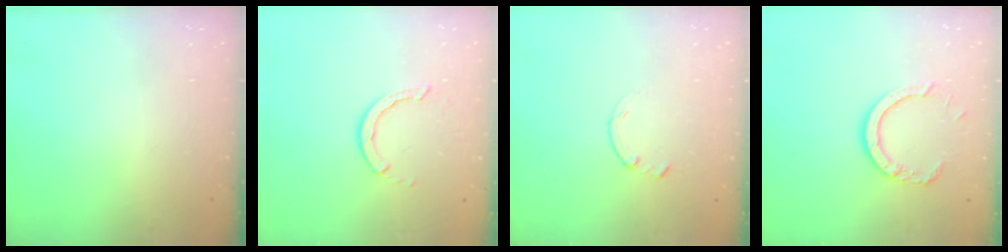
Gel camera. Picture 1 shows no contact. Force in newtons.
{"total": 2.8, "press": 2.8, "slide": 0.3}
{"total": 0.5, "press": 0.4, "slide": 0.3}
{"total": 8.9, "press": 8.8, "slide": 1.2}